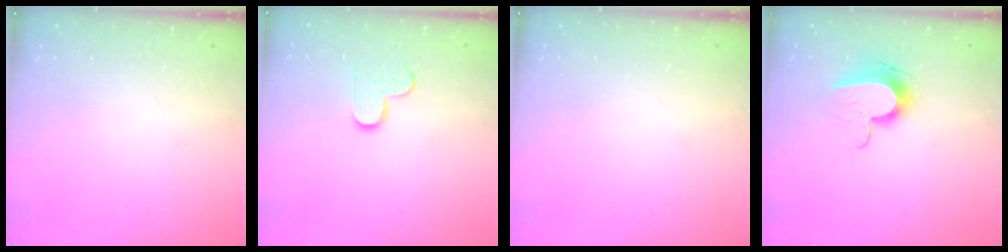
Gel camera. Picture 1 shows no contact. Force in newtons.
{"total": 4.9, "press": 4.9, "slide": 0.2}
{"total": 0.0}
{"total": 9.6, "press": 9.6, "slide": 0.1}